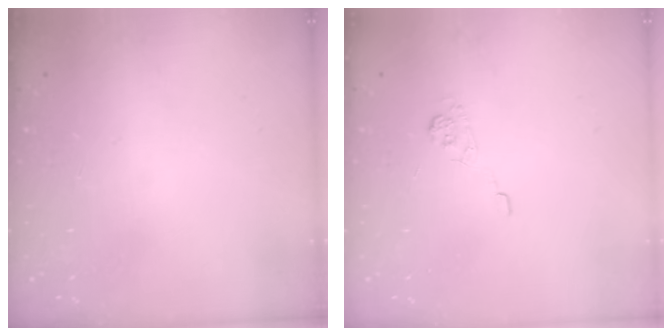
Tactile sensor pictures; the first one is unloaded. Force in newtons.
{"total": 3.9, "press": 3.6, "slide": 1.4}